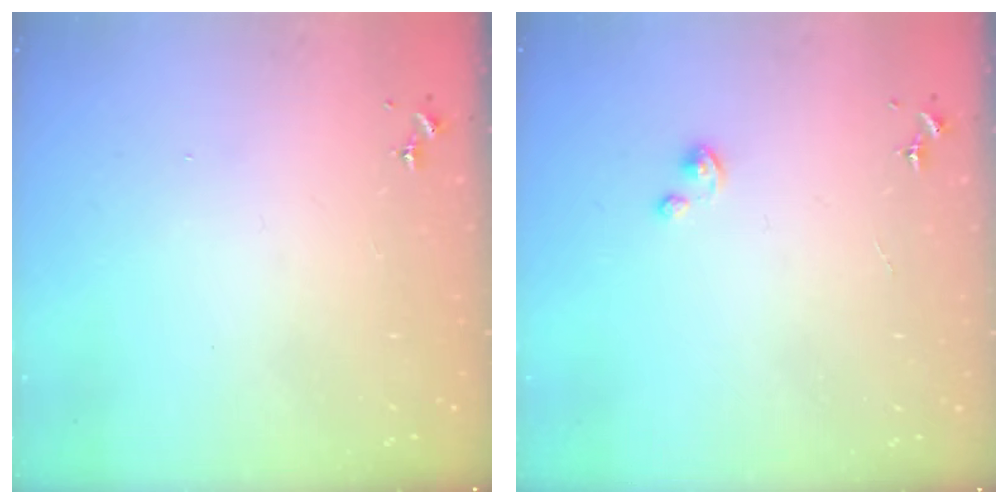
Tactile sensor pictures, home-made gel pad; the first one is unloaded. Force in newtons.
{"total": 1.8, "press": 1.8, "slide": 0.2}